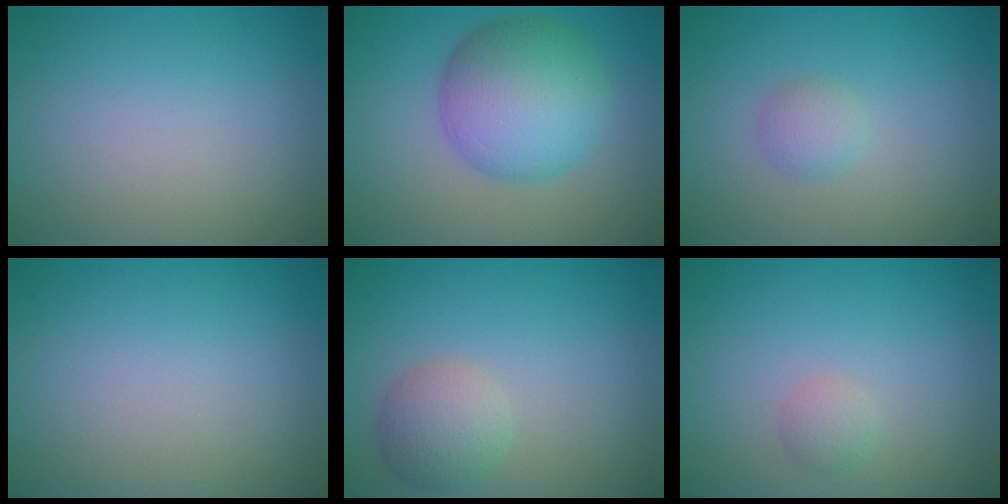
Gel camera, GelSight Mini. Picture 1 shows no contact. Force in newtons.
{"total": 8.0, "press": 8.0, "slide": 0.2}
{"total": 1.5, "press": 1.5, "slide": 0.0}
{"total": 0.0}
{"total": 3.2, "press": 3.2, "slide": 0.1}
{"total": 1.1, "press": 1.1, "slide": 0.0}